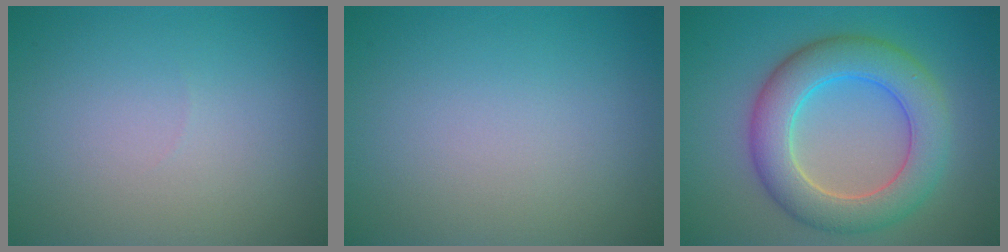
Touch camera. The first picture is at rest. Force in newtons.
{"total": 0.0}
{"total": 7.2, "press": 7.1, "slide": 0.6}